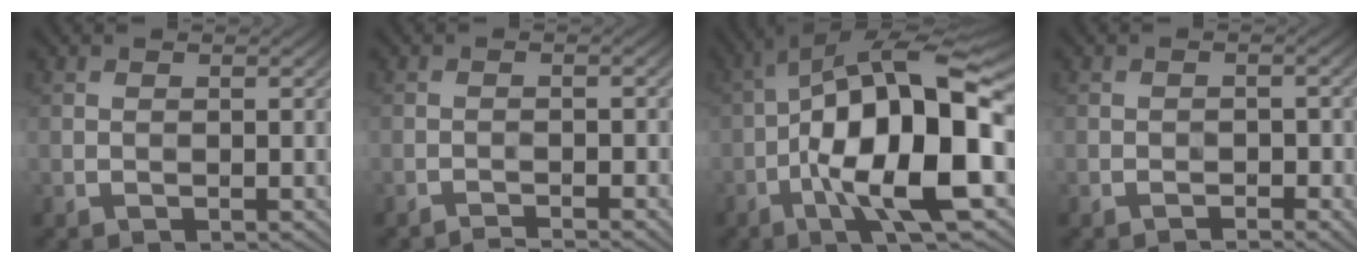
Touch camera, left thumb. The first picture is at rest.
{"total": 1.7, "force": [-1.6, 0.0, 0.6], "torque": [-0.006, 0.004, -0.031]}
{"total": 18.5, "force": [-3.6, 6.0, 17.1], "torque": [-0.291, 0.021, -0.066]}
{"total": 2.0, "force": [-1.3, 0.9, 1.2], "torque": [-0.018, 0.001, -0.022]}